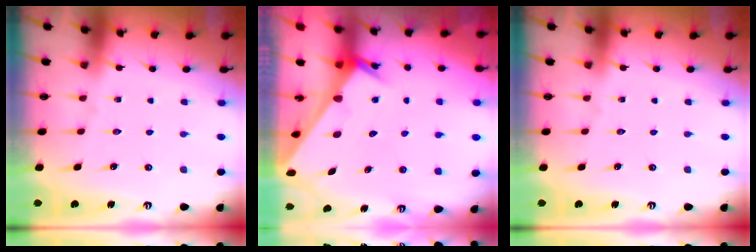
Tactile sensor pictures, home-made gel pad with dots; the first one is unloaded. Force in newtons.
{"total": 2.1, "press": 2.1, "slide": 0.1}
{"total": 0.0}